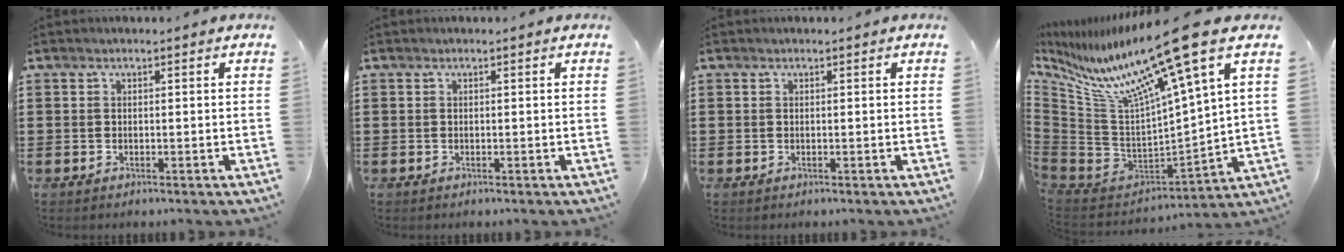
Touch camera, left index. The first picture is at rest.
{"total": 0.0}
{"total": 0.0}
{"total": 16.7, "force": [10.4, 0.9, 12.9], "torque": [-0.266, -0.080, 0.155]}